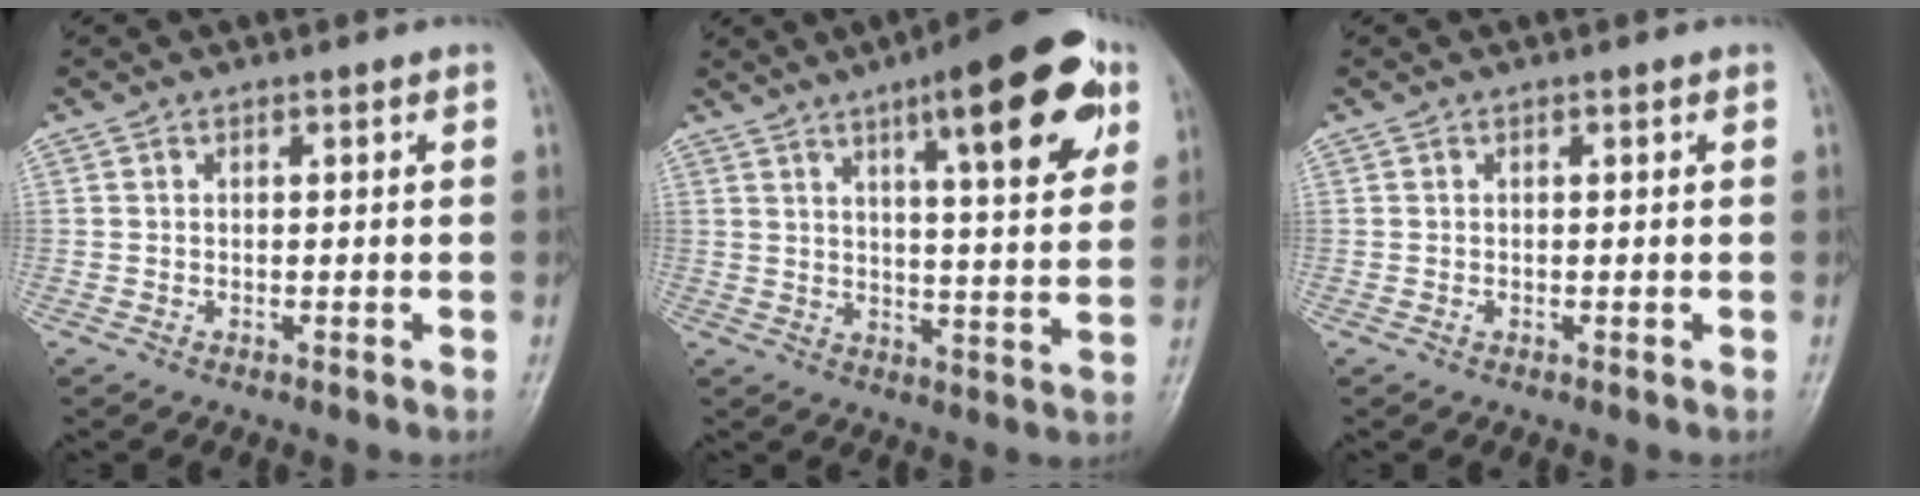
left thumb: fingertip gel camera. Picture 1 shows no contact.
{"total": 17.9, "force": [8.7, 4.3, 15.1], "torque": [-0.185, -0.024, 0.119]}
{"total": 0.6, "force": [0.0, 0.3, 0.5], "torque": [-0.005, 0.000, 0.001]}